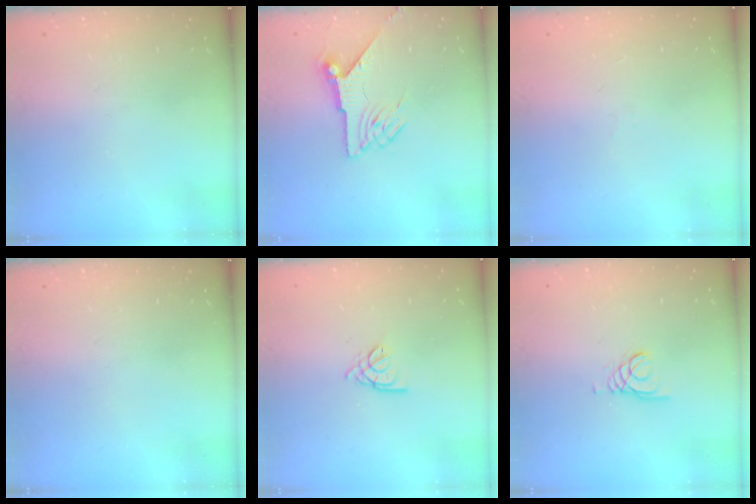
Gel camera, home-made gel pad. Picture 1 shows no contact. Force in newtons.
{"total": 7.3, "press": 7.3, "slide": 0.7}
{"total": 2.0, "press": 1.9, "slide": 0.5}
{"total": 0.0}
{"total": 2.3, "press": 2.3, "slide": 0.5}
{"total": 1.5, "press": 1.5, "slide": 0.1}